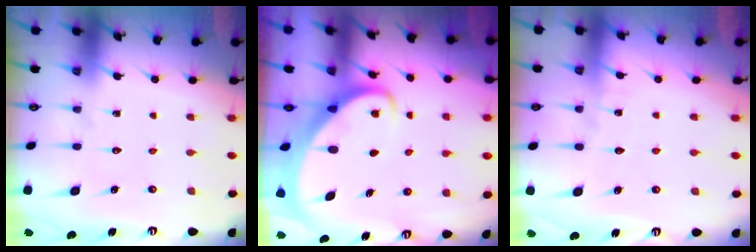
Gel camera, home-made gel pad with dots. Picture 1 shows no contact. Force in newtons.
{"total": 3.6, "press": 3.6, "slide": 0.4}
{"total": 2.3, "press": 2.3, "slide": 0.2}